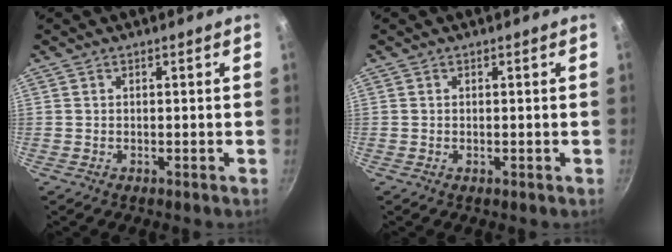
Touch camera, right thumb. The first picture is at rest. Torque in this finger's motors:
{"motor_torque": [-0.32, -0.03, -0.34, 0.21, -0.02]}